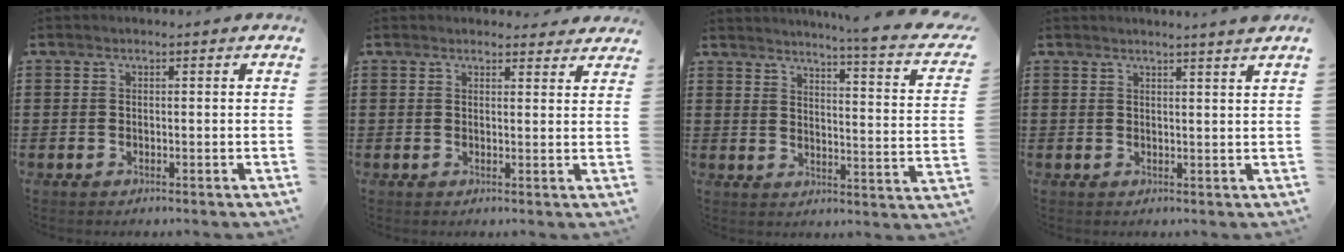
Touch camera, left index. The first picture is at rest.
{"total": 2.0, "force": [1.8, 0.6, 0.3], "torque": [-0.002, 0.000, 0.034]}
{"total": 4.6, "force": [3.9, -0.9, 2.3], "torque": [-0.049, -0.042, 0.053]}
{"total": 2.3, "force": [2.1, -0.6, 0.8], "torque": [-0.020, -0.004, 0.039]}